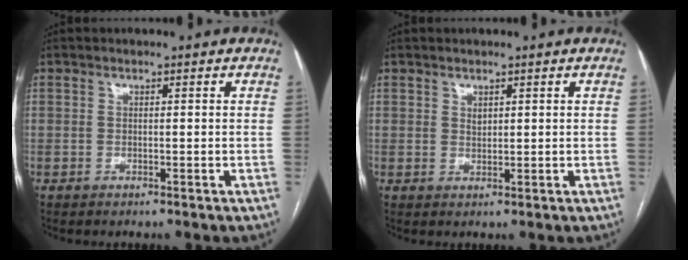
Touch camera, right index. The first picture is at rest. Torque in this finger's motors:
{"motor_torque": [0.00, 0.05, -0.01, 0.00]}